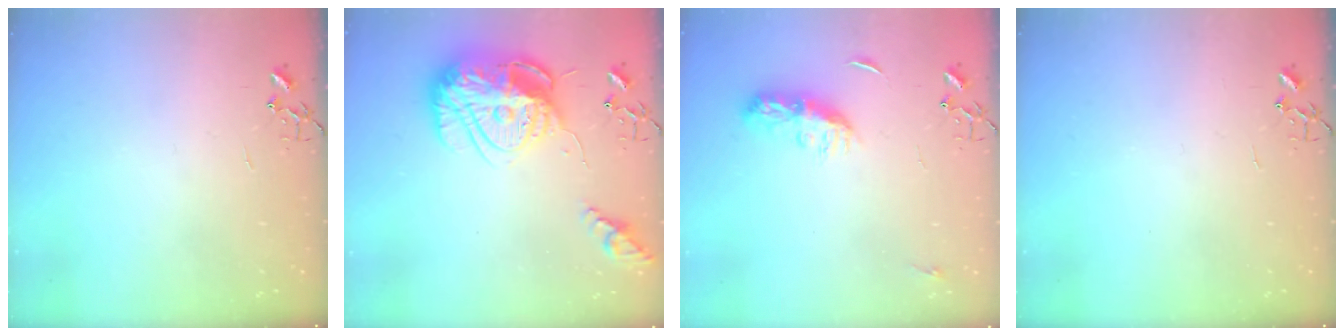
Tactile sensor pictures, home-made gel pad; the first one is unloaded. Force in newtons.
{"total": 24.2, "press": 24.1, "slide": 2.0}
{"total": 9.4, "press": 9.4, "slide": 0.3}
{"total": 0.0}